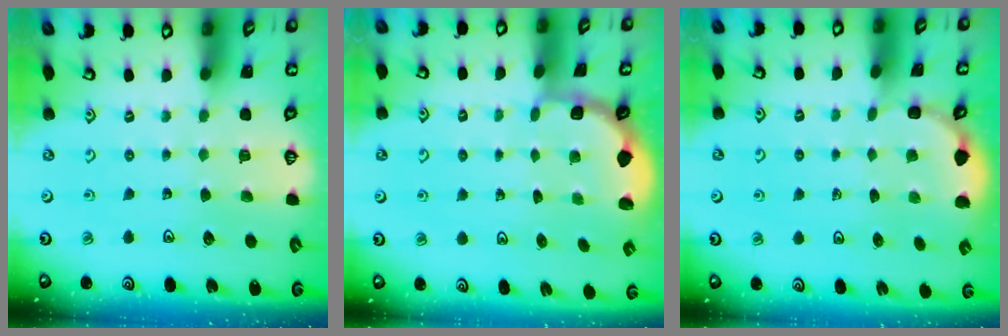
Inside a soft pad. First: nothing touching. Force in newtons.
{"total": 2.0, "press": 1.8, "slide": 0.7}
{"total": 1.6, "press": 1.2, "slide": 1.0}